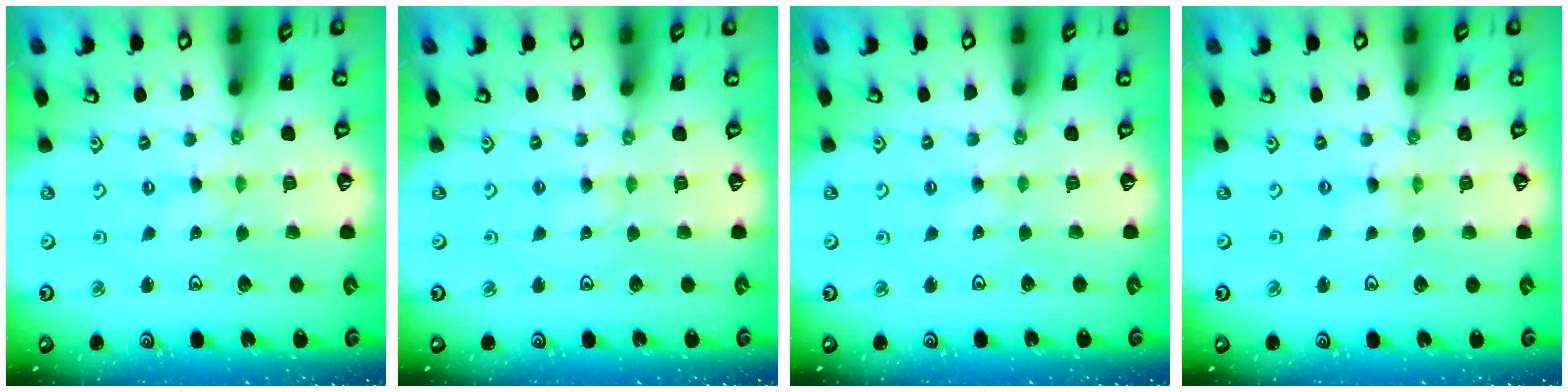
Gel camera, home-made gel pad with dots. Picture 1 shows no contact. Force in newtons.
{"total": 1.8, "press": 1.8, "slide": 0.2}
{"total": 1.1, "press": 1.1, "slide": 0.3}
{"total": 0.0}